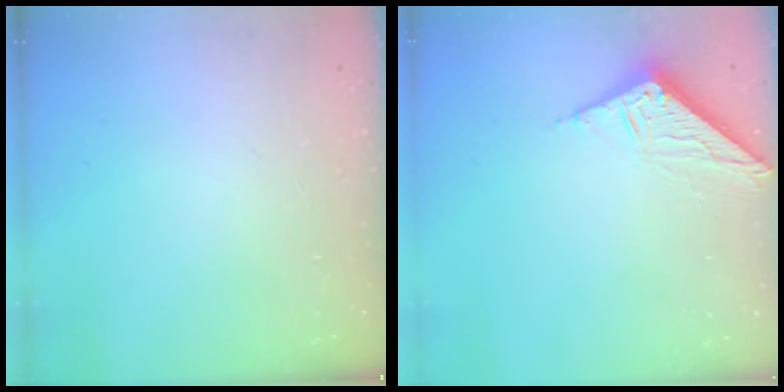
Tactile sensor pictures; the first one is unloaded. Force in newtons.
{"total": 8.3, "press": 8.3, "slide": 0.5}